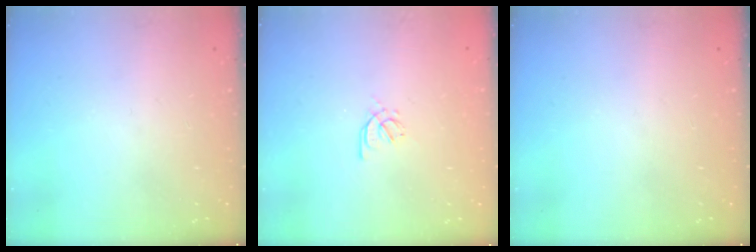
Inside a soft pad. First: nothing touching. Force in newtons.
{"total": 2.4, "press": 2.3, "slide": 0.6}
{"total": 0.0}